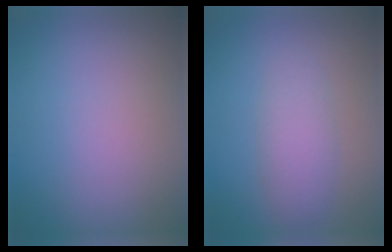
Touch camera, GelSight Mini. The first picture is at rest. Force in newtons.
{"total": 2.7, "press": 2.7, "slide": 0.1}